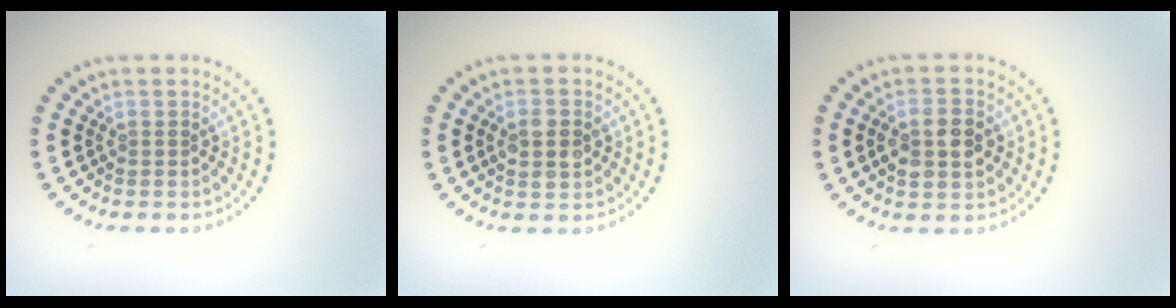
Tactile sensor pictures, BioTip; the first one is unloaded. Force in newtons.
{"total": 2.6, "press": 2.6, "slide": 0.1}
{"total": 3.5, "press": 3.5, "slide": 0.1}